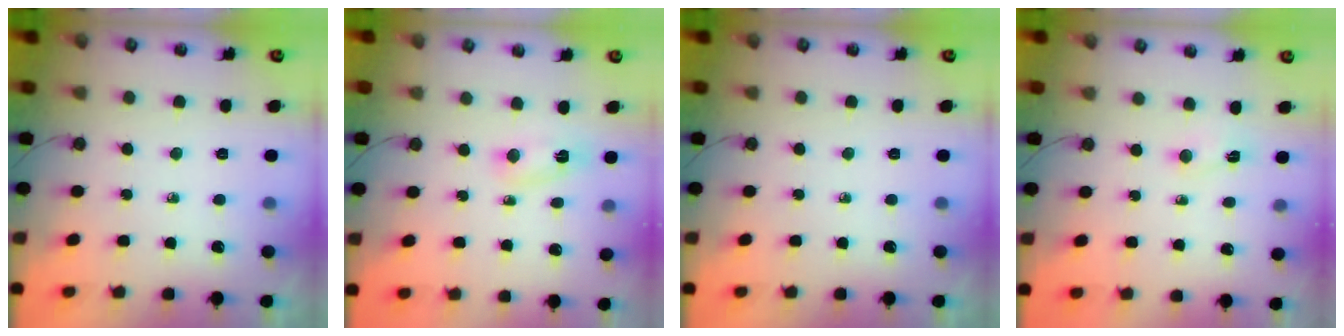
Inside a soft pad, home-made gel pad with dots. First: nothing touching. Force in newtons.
{"total": 3.3, "press": 3.0, "slide": 1.4}
{"total": 0.0}
{"total": 2.8, "press": 2.7, "slide": 0.7}